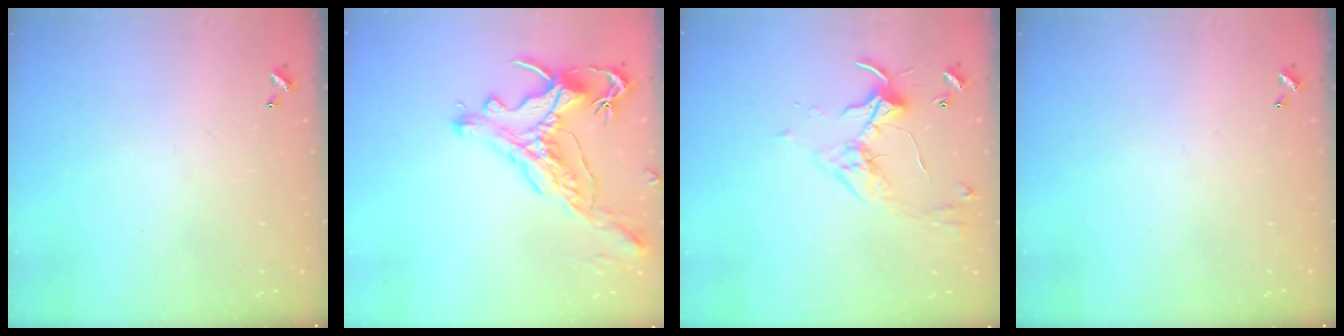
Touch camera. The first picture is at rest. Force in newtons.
{"total": 1.7, "press": 0.9, "slide": 1.4}
{"total": 3.4, "press": 3.4, "slide": 0.7}
{"total": 0.0}